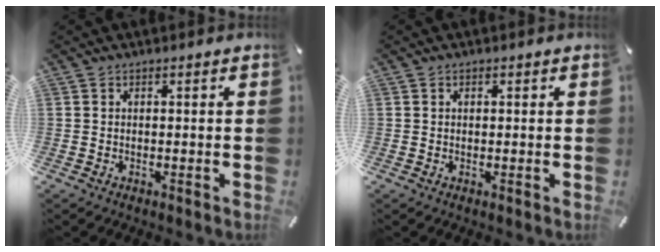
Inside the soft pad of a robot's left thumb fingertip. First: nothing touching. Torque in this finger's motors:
{"motor_torque": [-0.03, -0.35, 0.00, 0.08, -0.03]}